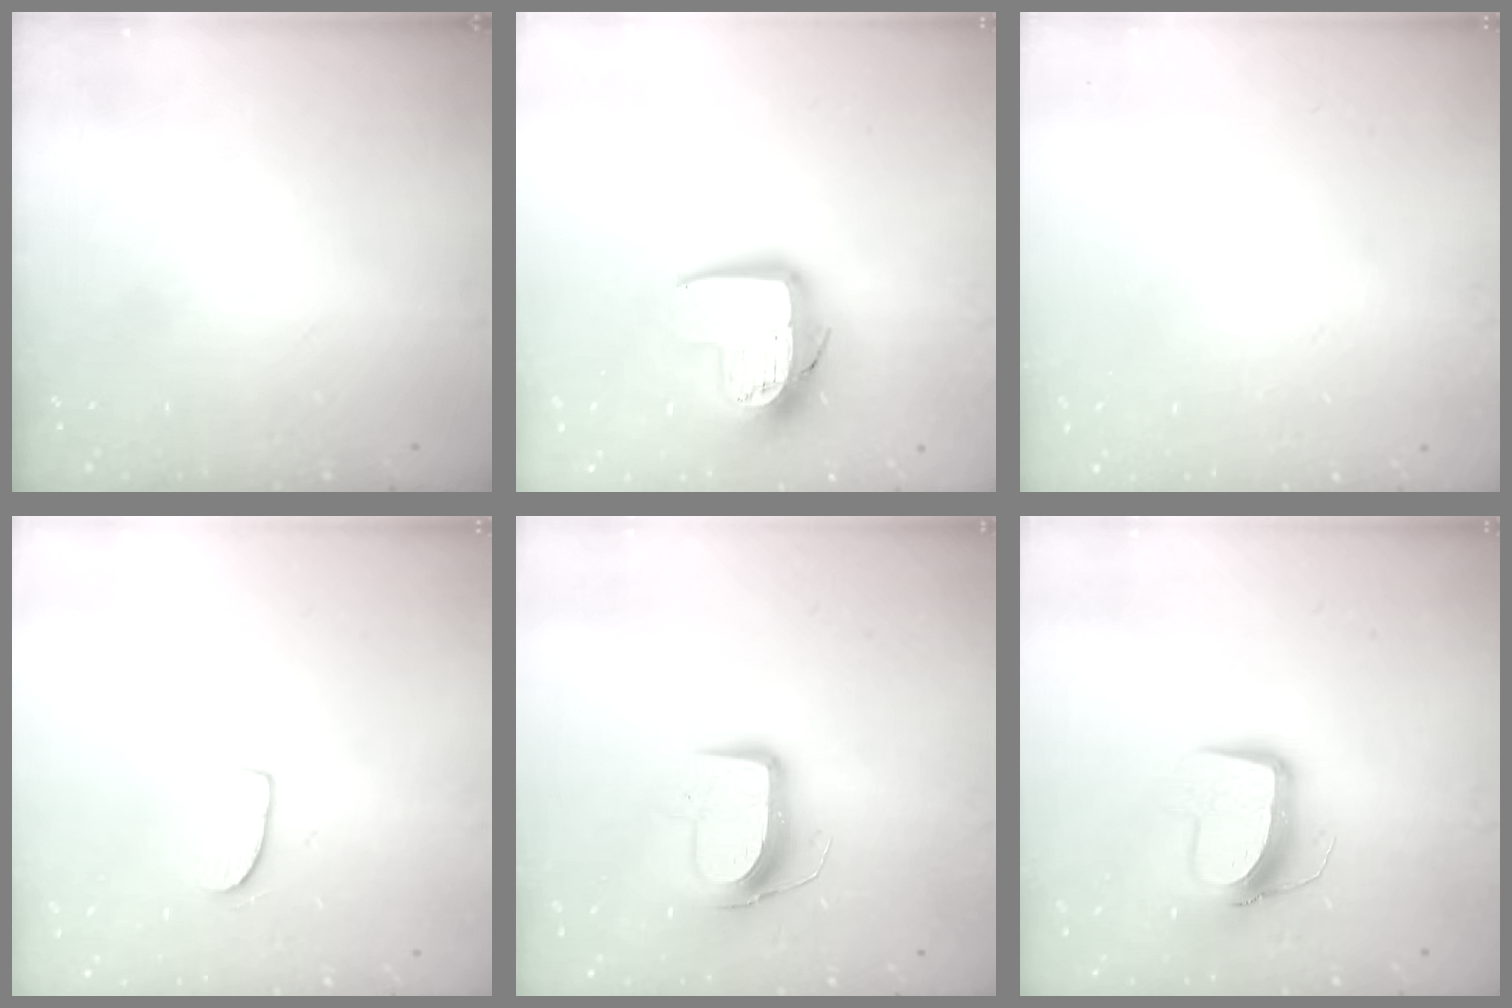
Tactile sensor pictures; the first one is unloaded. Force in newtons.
{"total": 12.4, "press": 12.4, "slide": 1.0}
{"total": 0.0}
{"total": 7.0, "press": 7.0, "slide": 0.4}
{"total": 9.6, "press": 9.6, "slide": 0.7}
{"total": 10.7, "press": 10.6, "slide": 1.1}